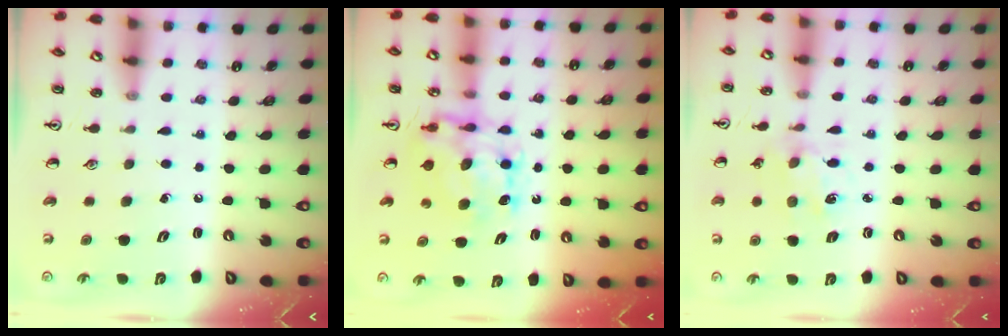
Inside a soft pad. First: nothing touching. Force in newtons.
{"total": 8.6, "press": 8.6, "slide": 0.9}
{"total": 2.0, "press": 1.9, "slide": 0.4}